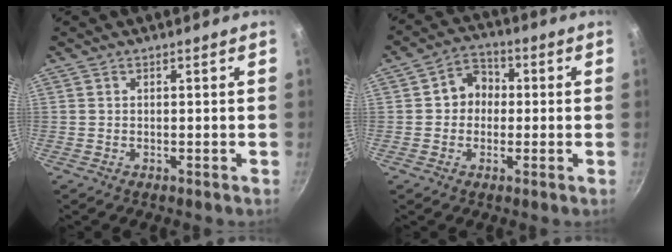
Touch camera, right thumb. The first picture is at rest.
{"total": 6.5, "force": [0.1, 5.6, 3.2], "torque": [-0.009, 0.014, -0.009]}